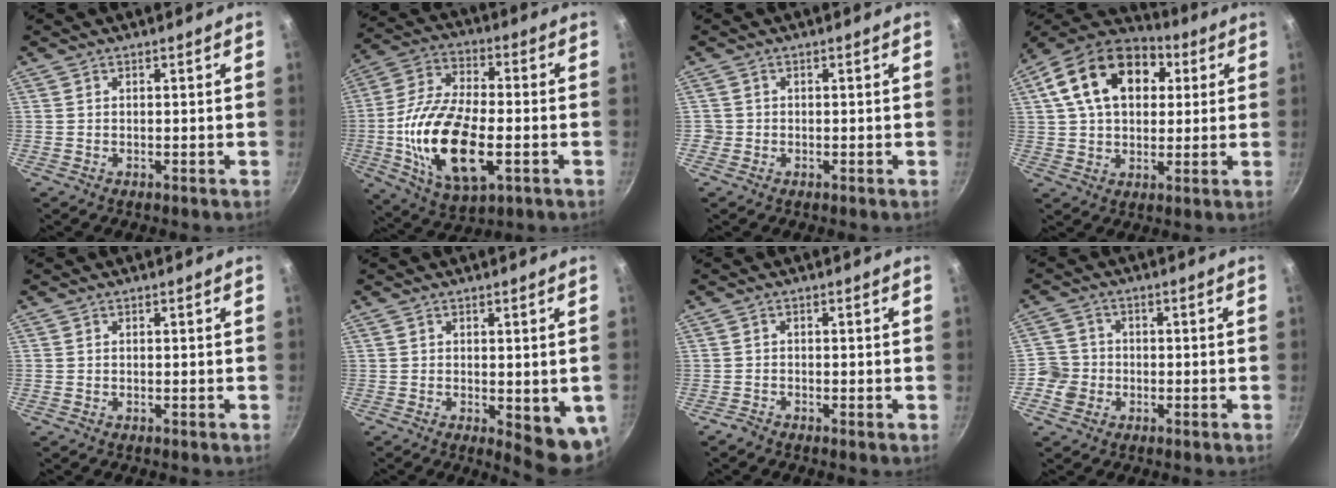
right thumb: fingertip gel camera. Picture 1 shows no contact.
{"total": 20.5, "force": [-4.2, 9.8, 17.5], "torque": [-0.336, 0.013, -0.081]}
{"total": 1.3, "force": [-0.5, 1.2, 0.2], "torque": [0.000, 0.004, -0.008]}
{"total": 19.4, "force": [5.6, 13.2, 13.1], "torque": [-0.207, 0.021, 0.077]}
{"total": 0.0}
{"total": 8.3, "force": [-1.3, 3.2, 7.5], "torque": [-0.071, -0.006, -0.009]}
{"total": 1.2, "force": [-1.1, 0.4, 0.4], "torque": [-0.017, 0.005, -0.026]}
{"total": 5.2, "force": [-1.9, 4.7, 1.1], "torque": [0.006, 0.020, -0.044]}